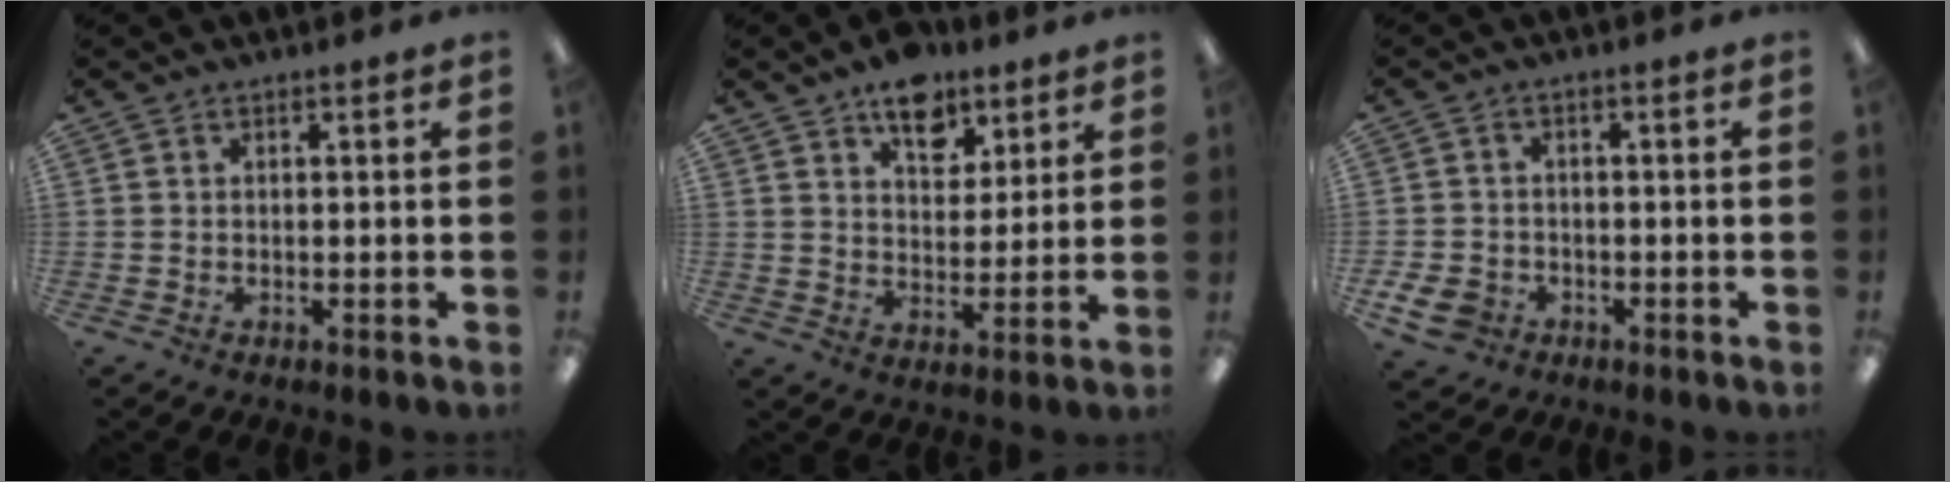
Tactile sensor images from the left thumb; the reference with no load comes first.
{"total": 10.6, "force": [7.3, 6.0, 4.6], "torque": [-0.052, -0.038, 0.128]}
{"total": 5.4, "force": [-3.0, 3.9, 2.3], "torque": [-0.059, 0.012, -0.057]}